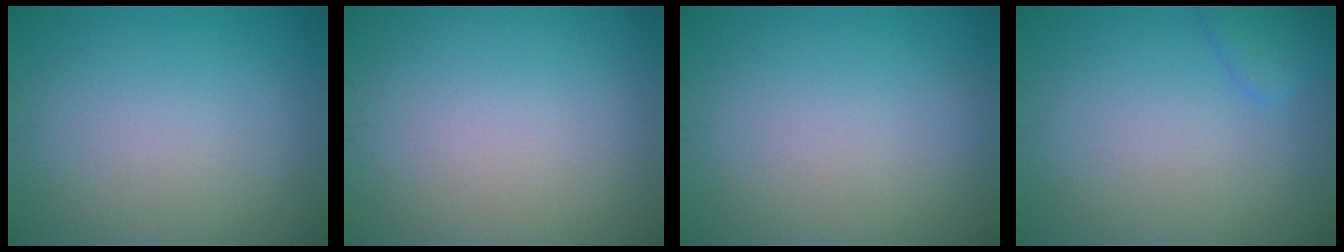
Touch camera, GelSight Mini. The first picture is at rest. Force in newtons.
{"total": 0.0}
{"total": 0.0}
{"total": 1.9, "press": 1.9, "slide": 0.1}